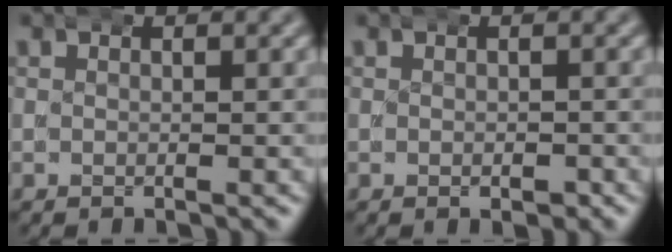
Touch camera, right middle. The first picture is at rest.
{"total": 1.1, "force": [-0.6, 0.7, 0.6], "torque": [-0.004, -0.006, -0.007]}